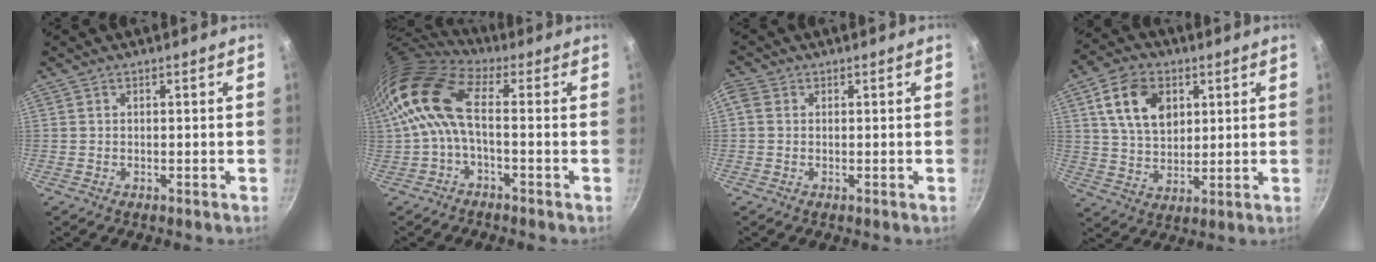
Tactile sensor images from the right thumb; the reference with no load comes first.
{"total": 10.8, "force": [0.3, 4.7, 9.8], "torque": [-0.200, 0.020, -0.008]}
{"total": 2.2, "force": [0.3, 1.9, 1.1], "torque": [-0.022, 0.007, 0.000]}
{"total": 11.2, "force": [3.8, 7.8, 7.1], "torque": [-0.102, -0.008, 0.069]}